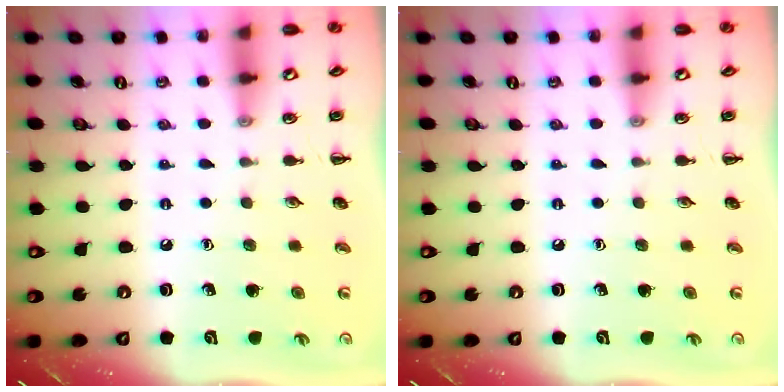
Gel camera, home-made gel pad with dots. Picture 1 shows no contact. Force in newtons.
{"total": 0.0}